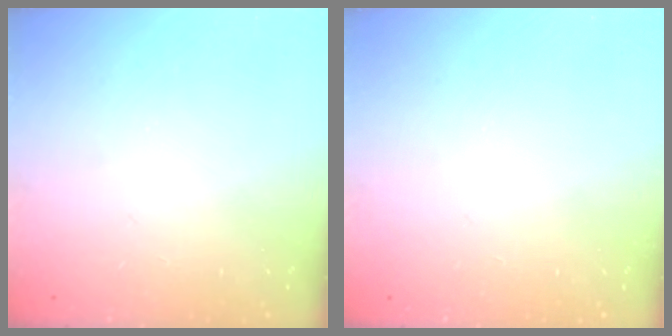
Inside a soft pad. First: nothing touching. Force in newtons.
{"total": 0.0}